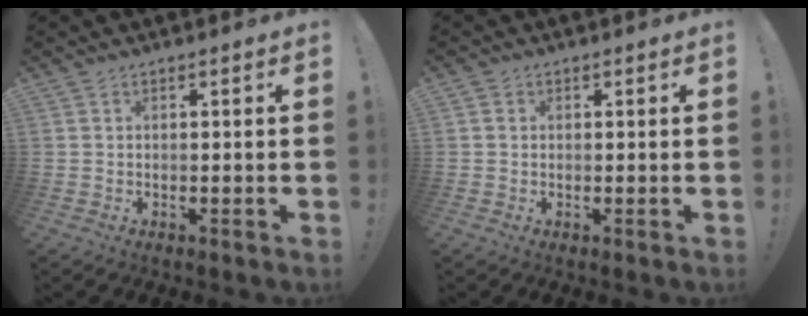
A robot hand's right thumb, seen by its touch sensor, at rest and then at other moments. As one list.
[{"total": 1.2, "force": [0.3, 1.1, 0.2], "torque": [-0.006, 0.003, 0.006]}]